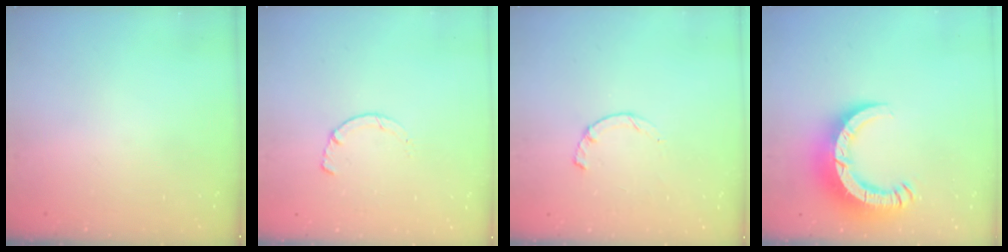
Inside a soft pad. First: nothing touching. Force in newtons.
{"total": 1.4, "press": 1.4, "slide": 0.3}
{"total": 2.3, "press": 2.3, "slide": 0.4}
{"total": 13.1, "press": 13.0, "slide": 1.4}